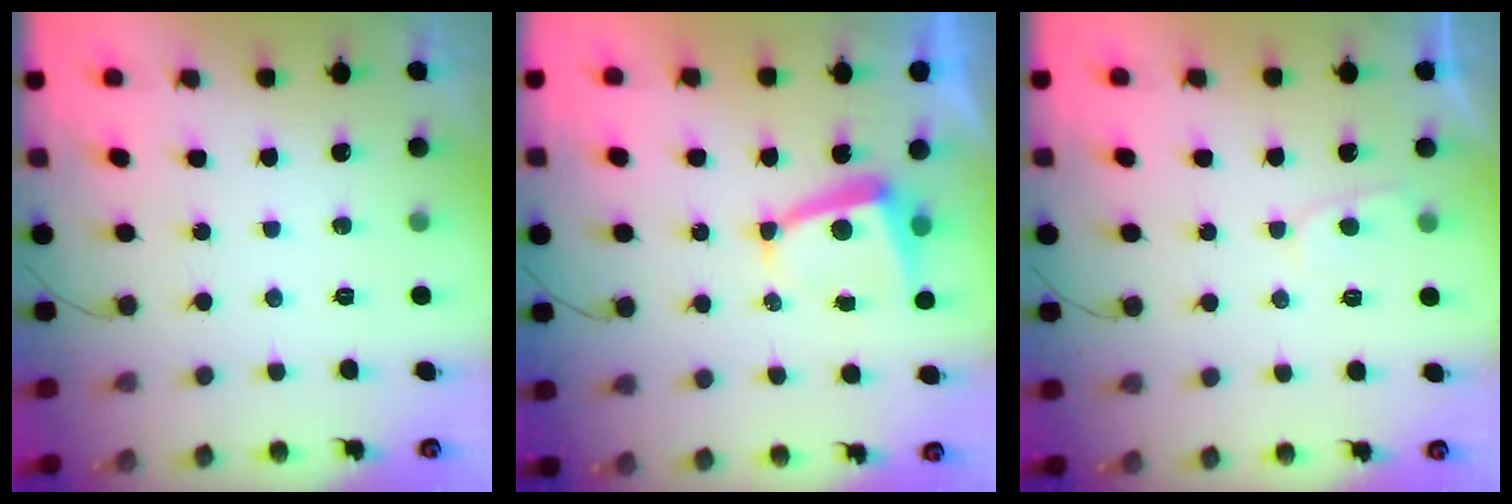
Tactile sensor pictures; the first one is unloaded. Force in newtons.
{"total": 6.2, "press": 6.1, "slide": 0.9}
{"total": 2.9, "press": 2.9, "slide": 0.4}